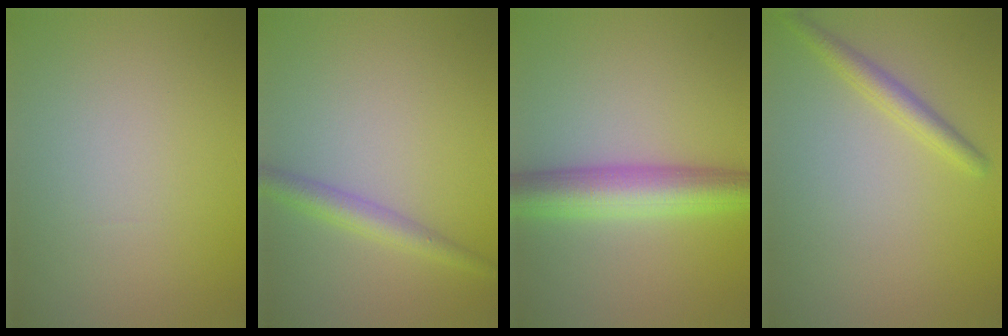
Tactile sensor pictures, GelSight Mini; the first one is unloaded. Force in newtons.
{"total": 2.5, "press": 2.5, "slide": 0.0}
{"total": 6.0, "press": 6.0, "slide": 0.1}
{"total": 2.1, "press": 2.1, "slide": 0.2}